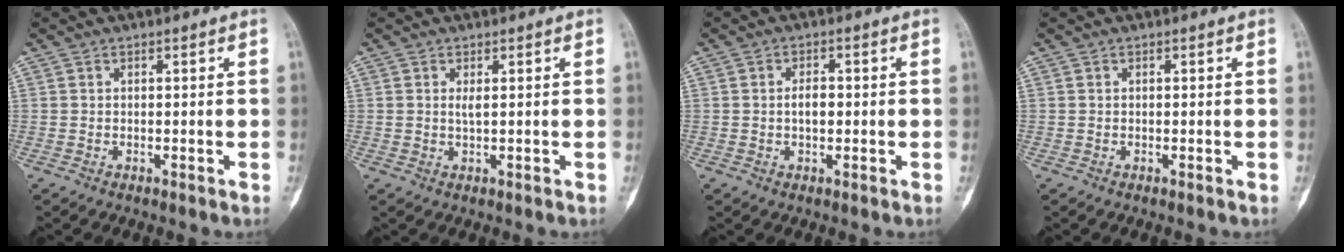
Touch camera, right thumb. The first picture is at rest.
{"total": 1.2, "force": [0.4, 0.3, 1.1], "torque": [-0.023, -0.004, 0.010]}
{"total": 2.8, "force": [-0.1, 1.6, 2.3], "torque": [-0.034, 0.005, -0.005]}
{"total": 0.0}